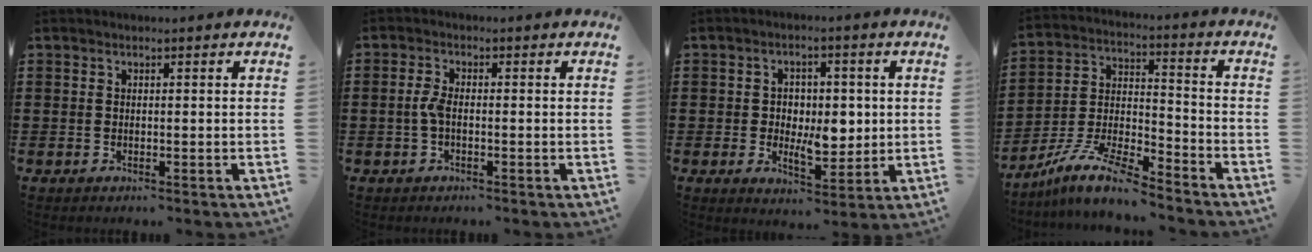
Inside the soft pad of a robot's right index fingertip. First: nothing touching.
{"total": 2.7, "force": [-0.6, 1.0, 2.4], "torque": [-0.062, -0.002, -0.016]}
{"total": 6.2, "force": [-0.1, 3.9, 4.8], "torque": [-0.070, 0.002, -0.007]}
{"total": 9.5, "force": [-8.4, 1.1, 4.4], "torque": [-0.100, 0.006, -0.168]}